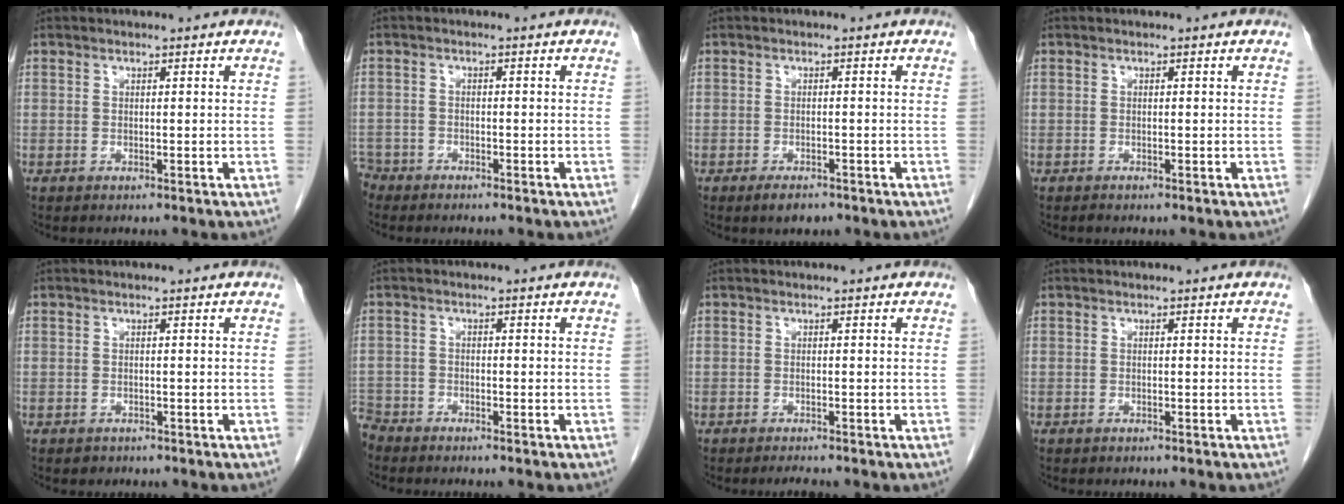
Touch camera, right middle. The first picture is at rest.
{"total": 3.5, "force": [-3.1, 1.6, -0.1], "torque": [-0.002, 0.000, -0.062]}
{"total": 2.5, "force": [-1.8, 1.0, 1.5], "torque": [-0.029, -0.003, -0.024]}
{"total": 0.0}
{"total": 0.8, "force": [-0.6, 0.5, 0.0], "torque": [-0.006, 0.001, -0.007]}
{"total": 3.8, "force": [-3.6, 1.3, 0.1], "torque": [-0.001, -0.006, -0.073]}
{"total": 1.3, "force": [-1.3, -0.1, 0.4], "torque": [-0.009, -0.003, -0.018]}
{"total": 0.0}